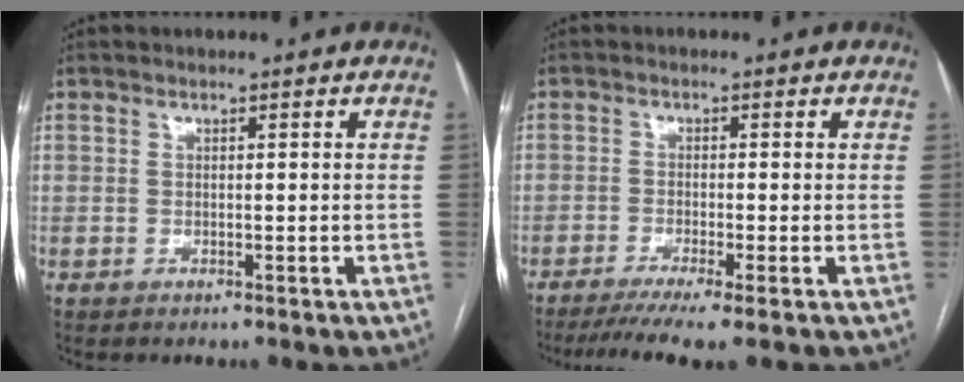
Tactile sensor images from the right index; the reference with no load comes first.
{"total": 6.5, "force": [-4.6, -0.3, 4.6], "torque": [-0.071, -0.011, -0.074]}